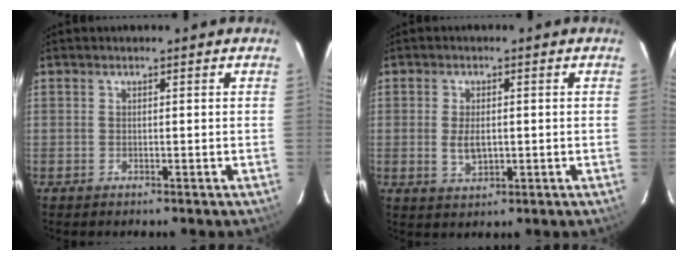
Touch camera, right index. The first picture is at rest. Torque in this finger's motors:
{"motor_torque": [0.14, -0.01, 0.13, 0.03]}